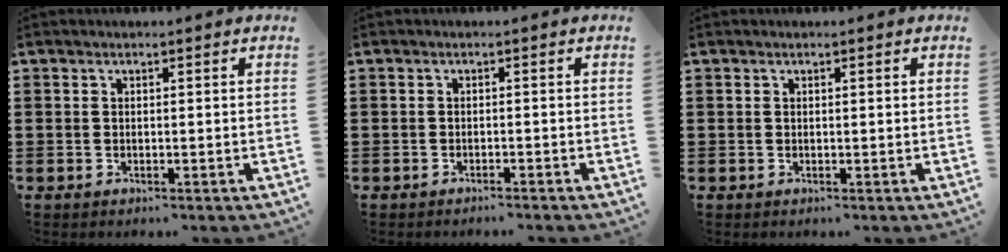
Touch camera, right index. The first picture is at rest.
{"total": 0.8, "force": [-0.7, -0.1, 0.1], "torque": [-0.004, 0.001, -0.015]}
{"total": 0.0}